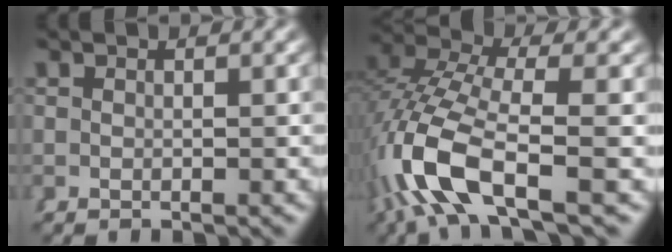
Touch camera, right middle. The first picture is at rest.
{"total": 7.5, "force": [-1.9, 3.8, 6.3], "torque": [-0.164, -0.026, -0.020]}